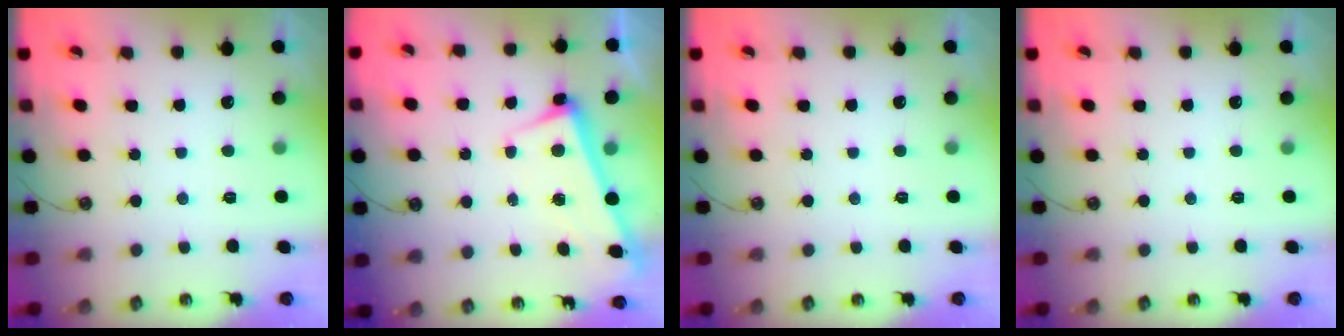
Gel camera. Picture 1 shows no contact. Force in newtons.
{"total": 2.6, "press": 2.5, "slide": 0.7}
{"total": 0.0}
{"total": 0.0}